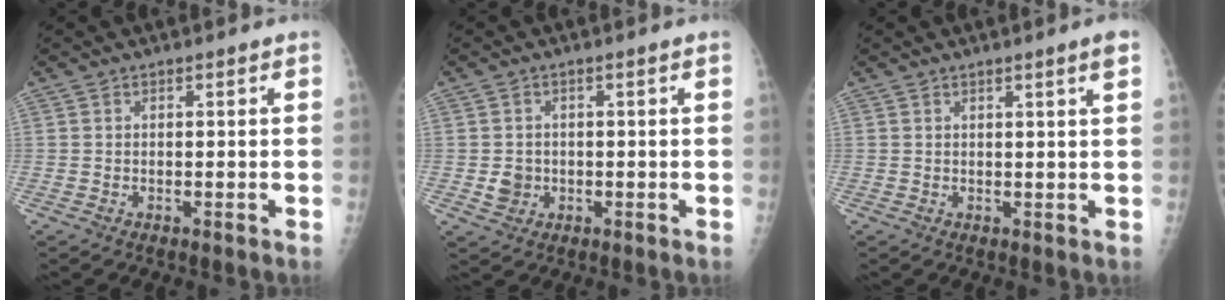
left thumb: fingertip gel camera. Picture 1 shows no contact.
{"total": 2.9, "force": [-0.4, 2.6, 1.1], "torque": [-0.007, 0.003, -0.001]}
{"total": 2.5, "force": [1.4, -0.5, 2.0], "torque": [-0.032, -0.009, 0.022]}